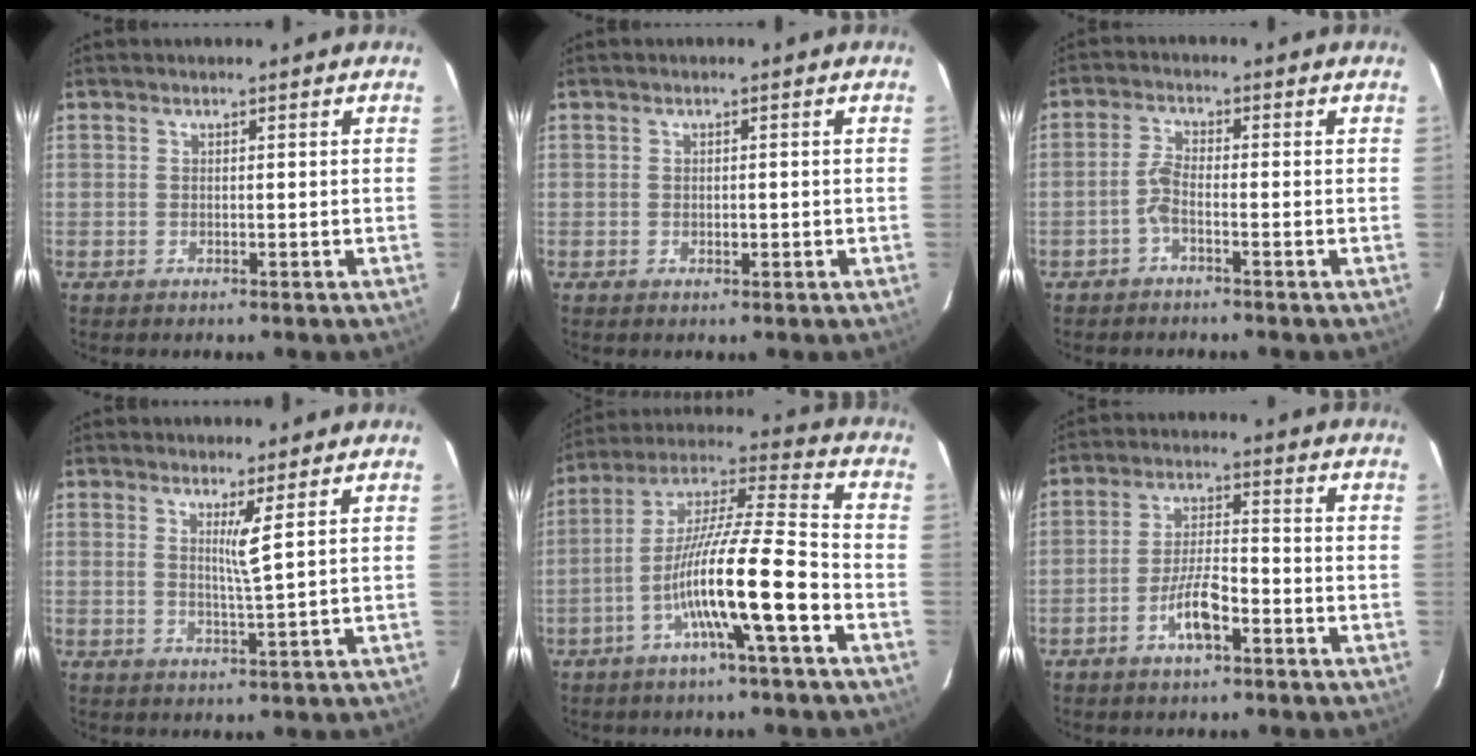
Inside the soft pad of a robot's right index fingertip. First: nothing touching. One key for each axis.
{"total": 0.9, "fx": -0.1, "fy": 0.5, "fz": 0.8, "tx": -0.014, "ty": 0.000, "tz": 0.001}
{"total": 2.7, "fx": -1.3, "fy": 0.5, "fz": 2.3, "tx": -0.051, "ty": 0.005, "tz": -0.028}
{"total": 2.8, "fx": 1.3, "fy": -0.9, "fz": 2.3, "tx": -0.044, "ty": -0.014, "tz": 0.029}
{"total": 15.0, "fx": -5.7, "fy": 0.0, "fz": 13.9, "tx": -0.257, "ty": 0.009, "tz": -0.104}
{"total": 6.4, "fx": -3.1, "fy": 1.6, "fz": 5.4, "tx": -0.108, "ty": 0.006, "tz": -0.056}